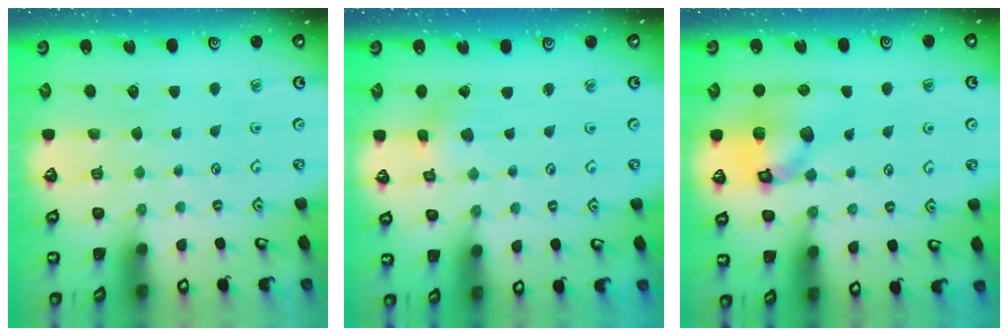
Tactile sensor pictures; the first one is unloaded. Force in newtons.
{"total": 2.2, "press": 2.2, "slide": 0.2}
{"total": 12.9, "press": 12.7, "slide": 1.8}